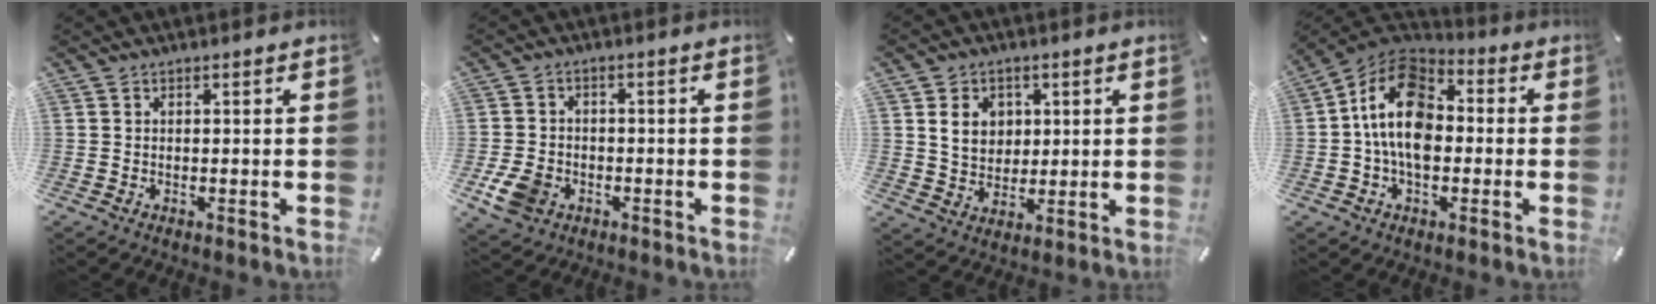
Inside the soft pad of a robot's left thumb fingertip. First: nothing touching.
{"total": 6.9, "force": [-2.8, 5.3, 3.4], "torque": [-0.076, 0.008, -0.053]}
{"total": 7.5, "force": [2.0, 6.6, 3.1], "torque": [-0.048, 0.004, 0.033]}
{"total": 14.9, "force": [-0.8, 10.1, 10.9], "torque": [-0.218, 0.010, -0.019]}